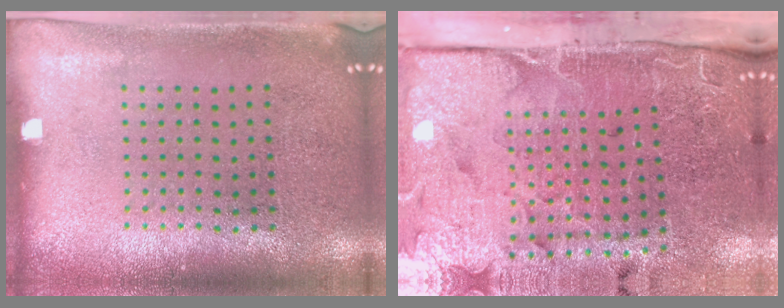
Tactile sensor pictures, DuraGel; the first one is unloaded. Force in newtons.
{"total": 5.1, "press": 3.9, "slide": 3.3}